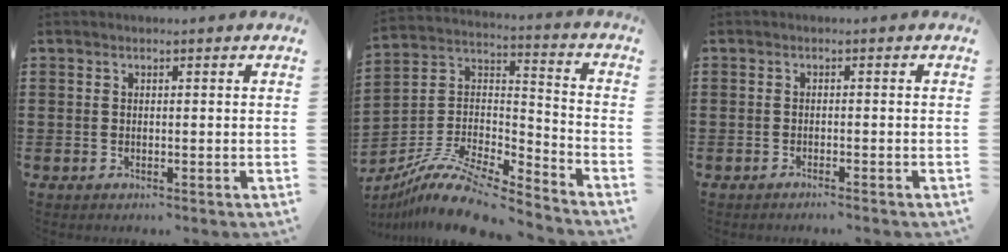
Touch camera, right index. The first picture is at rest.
{"total": 11.8, "force": [-9.6, 2.8, 6.3], "torque": [-0.130, 0.023, -0.190]}
{"total": 1.0, "force": [-1.0, -0.2, 0.2], "torque": [-0.006, -0.001, -0.019]}